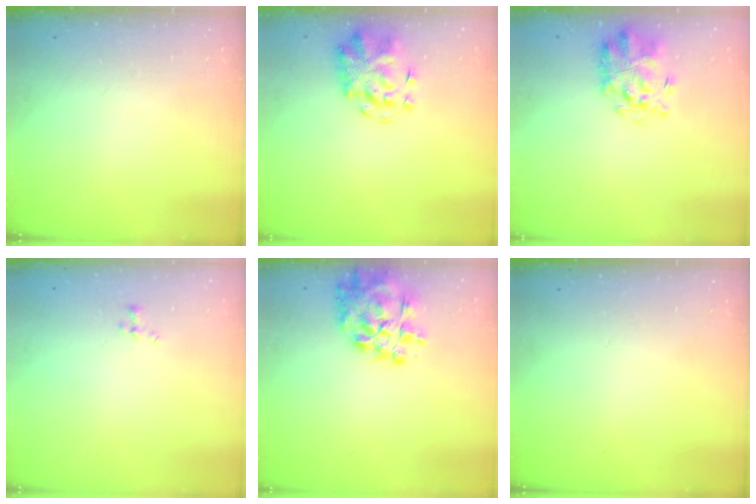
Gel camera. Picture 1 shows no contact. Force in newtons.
{"total": 3.5, "press": 3.4, "slide": 1.1}
{"total": 3.1, "press": 2.9, "slide": 1.1}
{"total": 0.8, "press": 0.6, "slide": 0.6}
{"total": 10.2, "press": 9.6, "slide": 3.5}
{"total": 0.0}